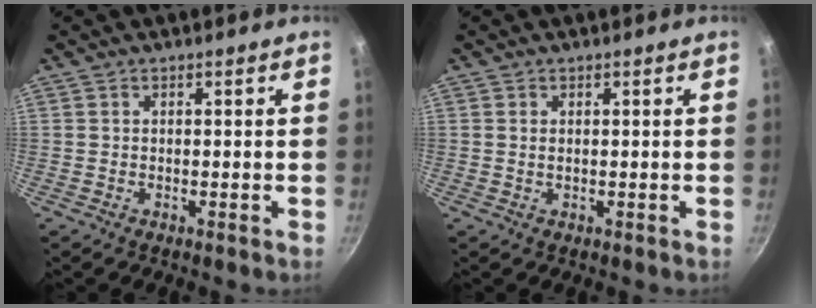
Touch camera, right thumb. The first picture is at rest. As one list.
[{"total": 0.5, "force": [0.2, 0.2, 0.4], "torque": [-0.011, -0.001, 0.007]}]